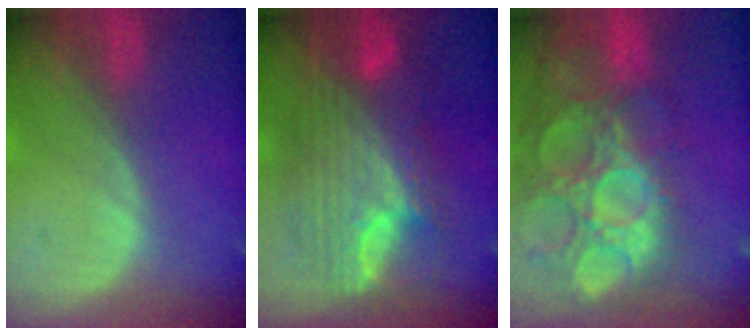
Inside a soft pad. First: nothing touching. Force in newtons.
{"total": 11.4, "press": 11.4, "slide": 1.1}
{"total": 15.3, "press": 12.6, "slide": 8.7}